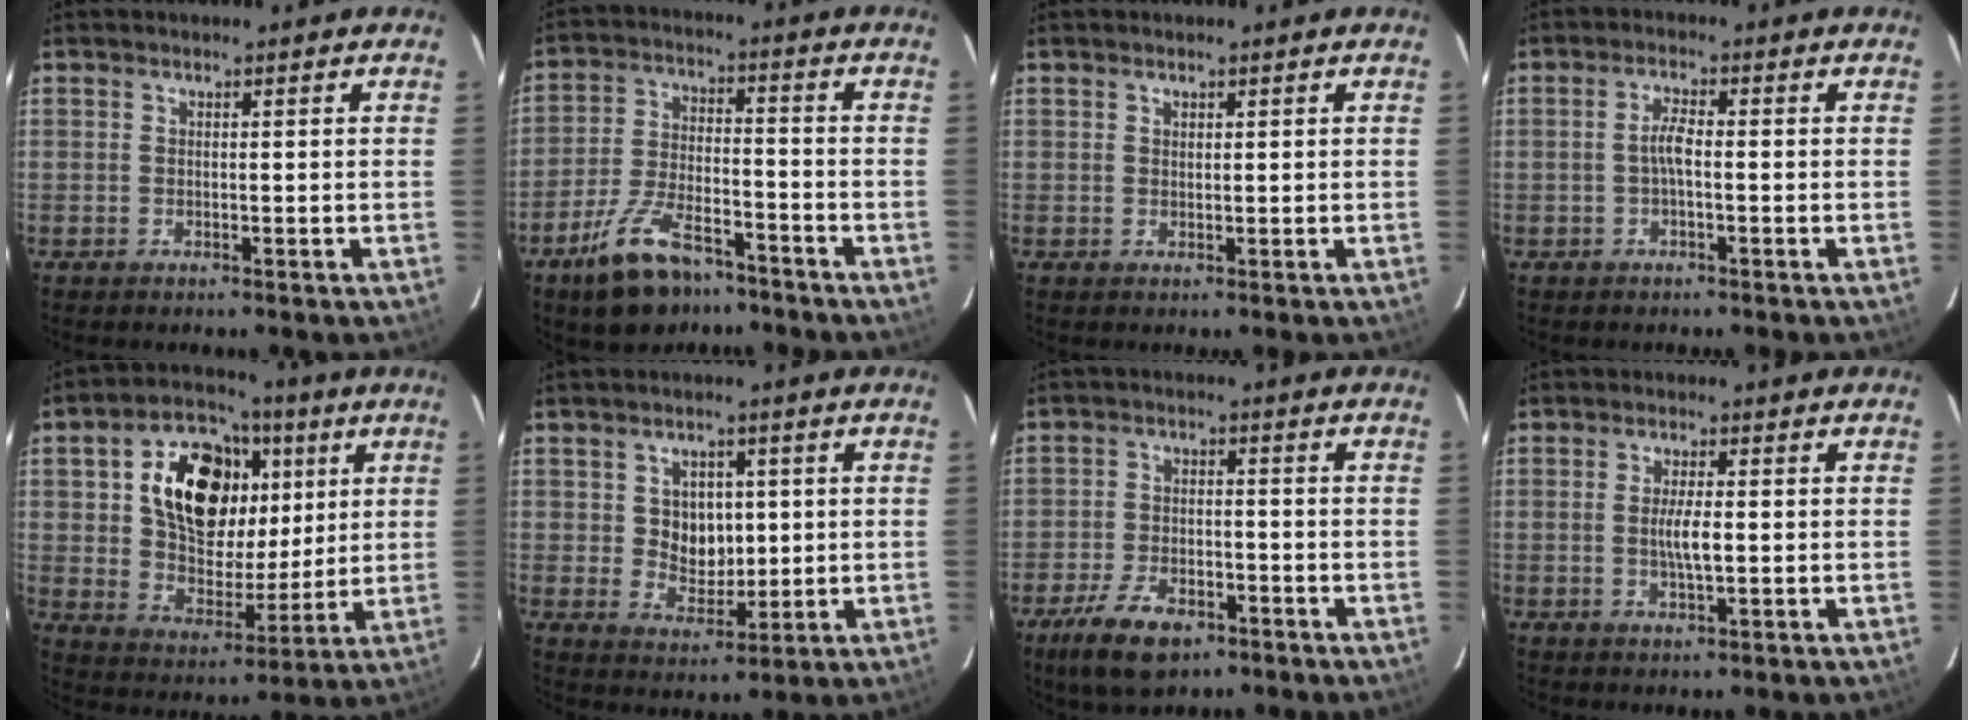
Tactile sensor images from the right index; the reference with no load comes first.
{"total": 12.4, "force": [-8.7, 5.3, 7.1], "torque": [-0.152, -0.004, -0.151]}
{"total": 0.7, "force": [0.4, 0.5, 0.2], "torque": [-0.003, 0.002, 0.008]}
{"total": 2.7, "force": [-0.6, 0.5, 2.5], "torque": [-0.052, 0.007, -0.012]}
{"total": 18.9, "force": [5.9, 12.6, 12.8], "torque": [-0.240, 0.036, 0.110]}
{"total": 6.9, "force": [0.8, 5.7, 3.8], "torque": [-0.064, 0.007, 0.026]}
{"total": 10.2, "force": [-6.4, 4.9, 6.2], "torque": [-0.149, -0.012, -0.112]}
{"total": 3.9, "force": [-0.2, 0.8, 3.8], "torque": [-0.070, -0.002, -0.003]}